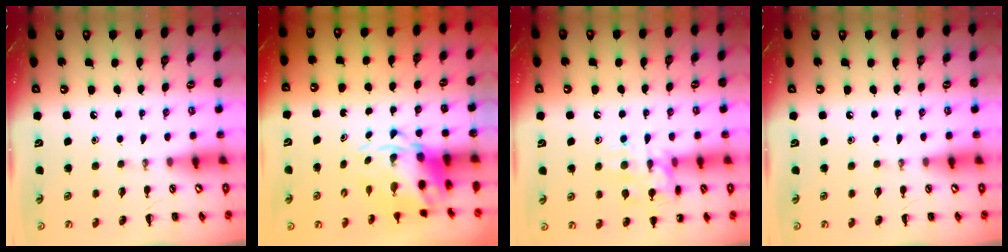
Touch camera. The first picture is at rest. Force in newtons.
{"total": 6.0, "press": 5.9, "slide": 1.5}
{"total": 14.3, "press": 14.3, "slide": 1.0}
{"total": 0.0}